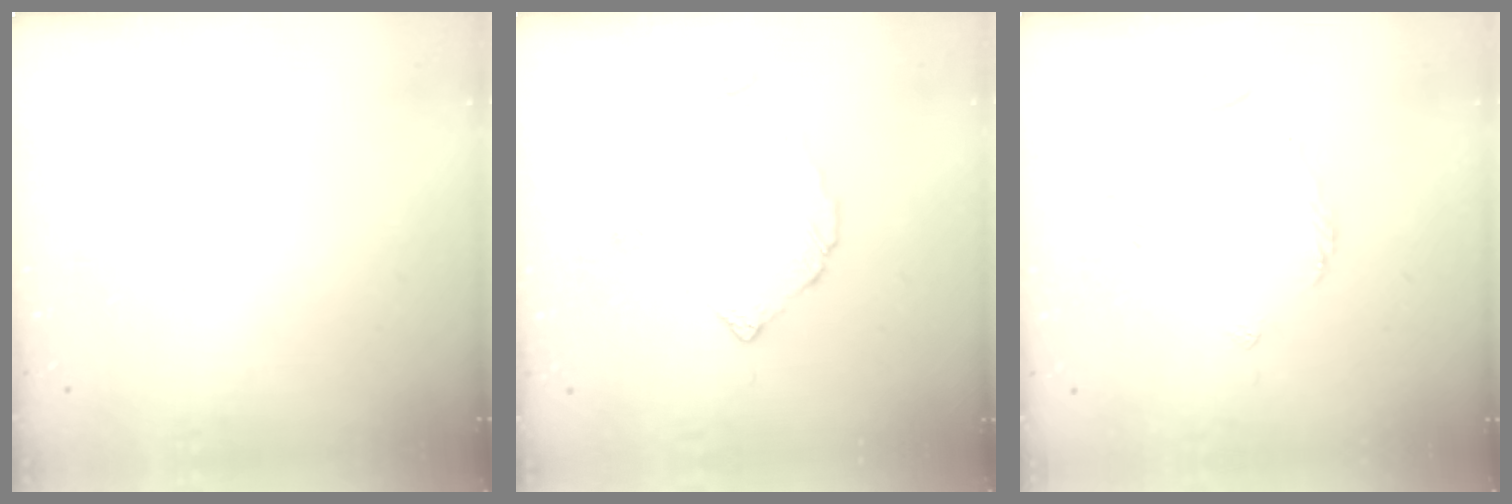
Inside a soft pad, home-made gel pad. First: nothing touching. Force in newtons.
{"total": 3.1, "press": 3.1, "slide": 0.3}
{"total": 3.4, "press": 3.3, "slide": 0.7}